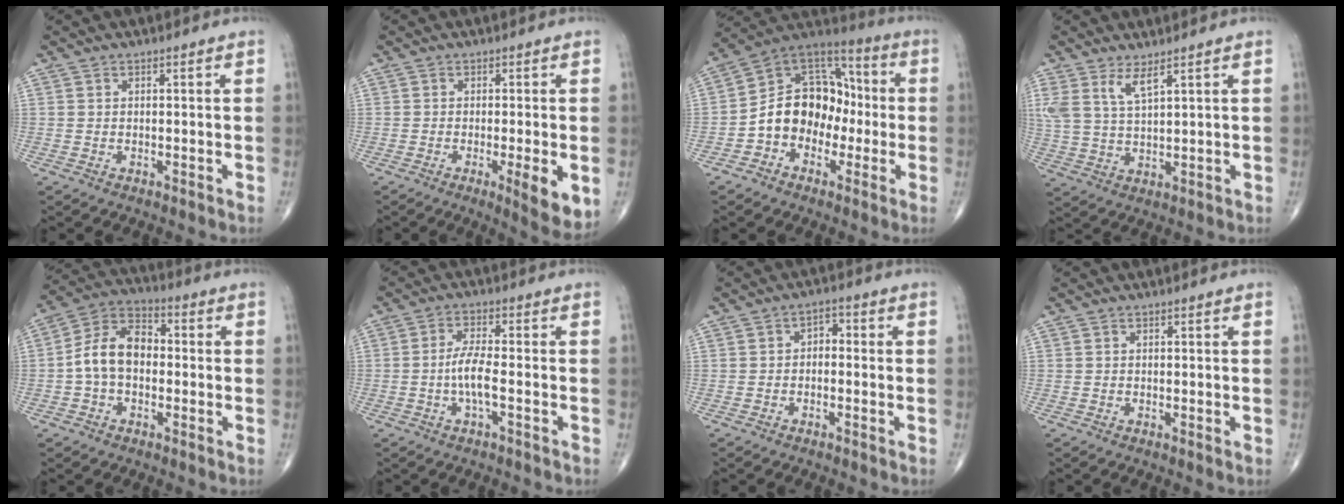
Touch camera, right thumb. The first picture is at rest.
{"total": 7.1, "force": [-1.8, 1.3, 6.7], "torque": [-0.092, -0.017, -0.027]}
{"total": 14.6, "force": [-2.7, 11.2, 9.0], "torque": [-0.104, 0.055, -0.059]}
{"total": 5.6, "force": [3.5, 1.5, 4.1], "torque": [-0.090, -0.020, 0.078]}
{"total": 10.3, "force": [-0.9, 6.9, 7.6], "torque": [-0.128, 0.036, -0.031]}
{"total": 4.9, "force": [-1.3, 1.0, 4.6], "torque": [-0.104, 0.013, -0.028]}
{"total": 2.7, "force": [-0.4, 1.9, 1.9], "torque": [-0.014, 0.018, -0.018]}
{"total": 0.0}